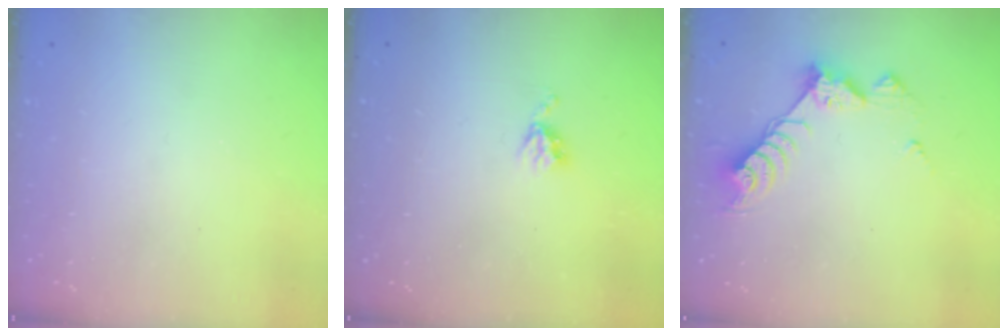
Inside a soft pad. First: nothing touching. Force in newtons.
{"total": 4.3, "press": 4.2, "slide": 0.6}
{"total": 9.2, "press": 9.2, "slide": 0.8}